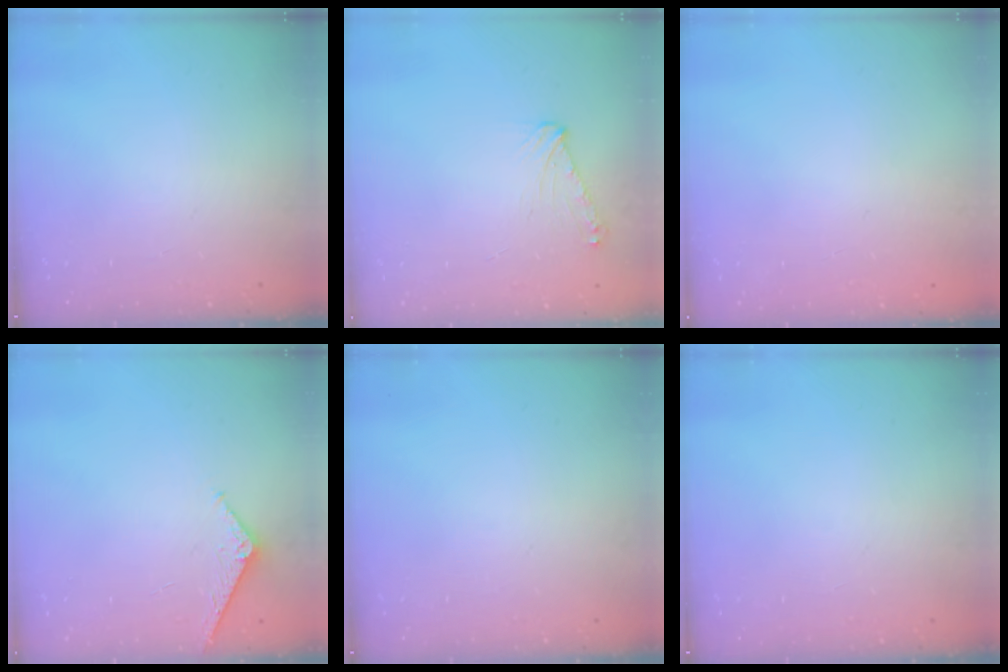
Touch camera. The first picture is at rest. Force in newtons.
{"total": 6.7, "press": 6.6, "slide": 1.1}
{"total": 0.7, "press": 0.3, "slide": 0.7}
{"total": 4.5, "press": 4.5, "slide": 0.5}
{"total": 0.0}
{"total": 0.0}